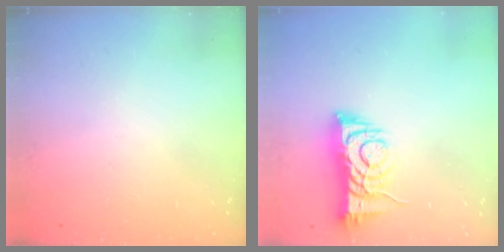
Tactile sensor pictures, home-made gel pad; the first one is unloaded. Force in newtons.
{"total": 8.3, "press": 8.2, "slide": 1.3}